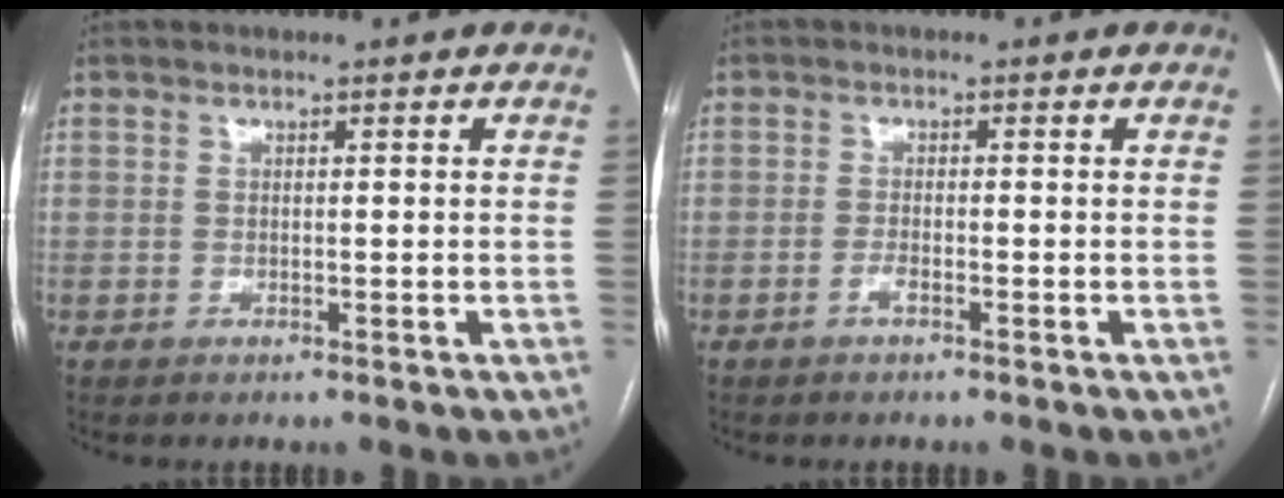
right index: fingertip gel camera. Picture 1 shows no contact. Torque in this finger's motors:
{"motor_torque": [0.07, 0.04, 0.01, 0.00]}